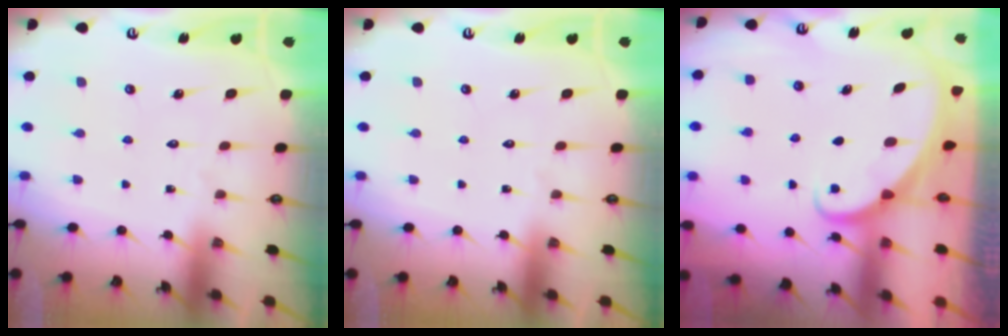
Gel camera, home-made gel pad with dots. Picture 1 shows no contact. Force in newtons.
{"total": 0.0}
{"total": 1.9, "press": 1.9, "slide": 0.1}